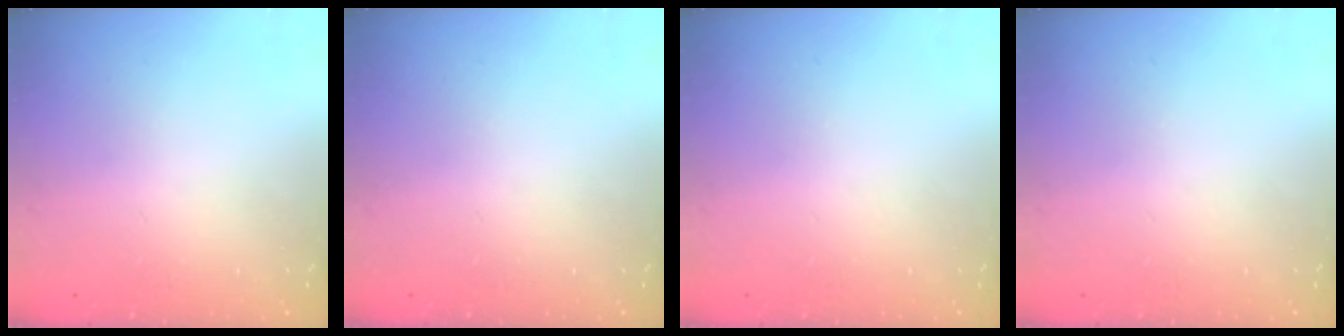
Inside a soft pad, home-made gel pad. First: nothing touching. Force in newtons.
{"total": 0.0}
{"total": 0.0}
{"total": 0.0}